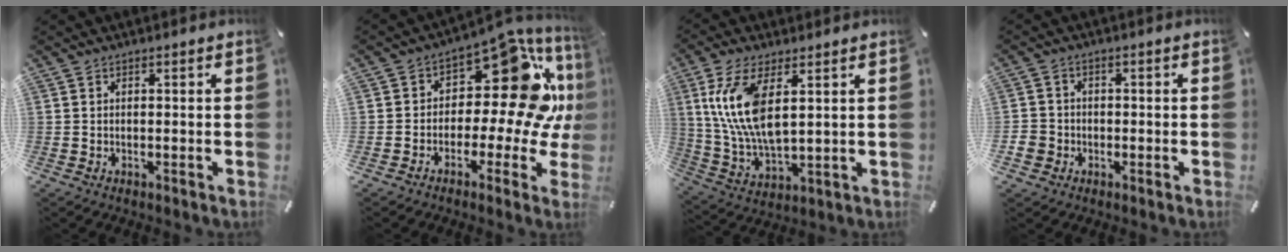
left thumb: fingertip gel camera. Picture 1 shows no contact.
{"total": 18.4, "force": [5.7, 10.0, 14.4], "torque": [-0.204, -0.056, 0.087]}
{"total": 12.6, "force": [4.3, 5.6, 10.5], "torque": [-0.240, -0.015, 0.075]}
{"total": 4.1, "force": [-1.5, 3.7, 0.8], "torque": [-0.021, 0.007, -0.030]}